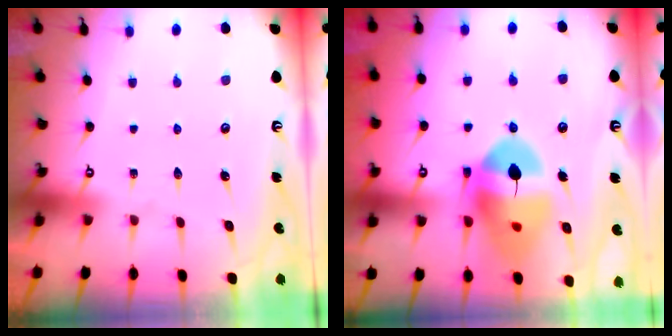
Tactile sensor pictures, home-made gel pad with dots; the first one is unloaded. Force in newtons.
{"total": 15.2, "press": 15.1, "slide": 2.1}